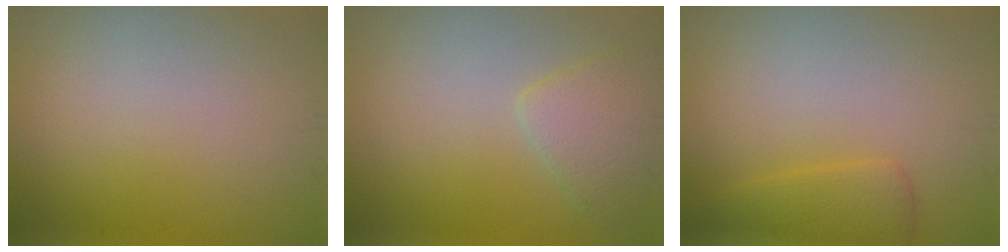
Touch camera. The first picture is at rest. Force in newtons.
{"total": 2.7, "press": 2.7, "slide": 0.3}
{"total": 2.6, "press": 2.6, "slide": 0.2}